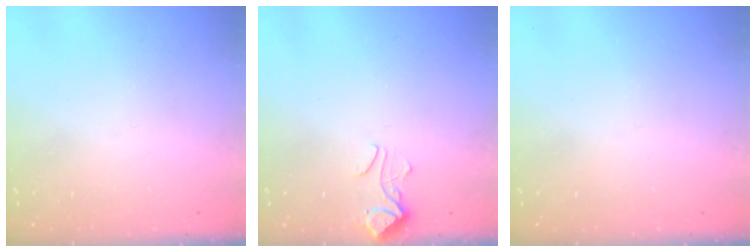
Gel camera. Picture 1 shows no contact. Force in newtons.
{"total": 2.4, "press": 2.4, "slide": 0.5}
{"total": 0.0}